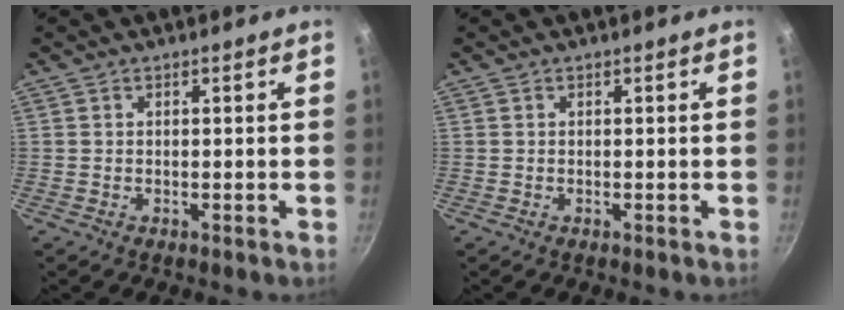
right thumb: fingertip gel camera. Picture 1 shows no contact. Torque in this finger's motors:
{"motor_torque": [-0.01, 0.01, -0.16, 0.17, 0.00]}